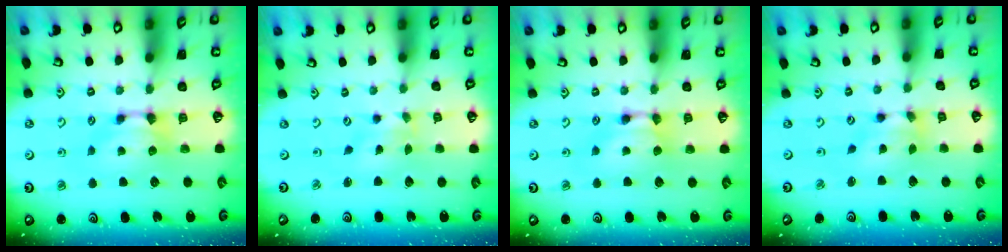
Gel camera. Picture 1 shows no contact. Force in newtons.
{"total": 2.8, "press": 2.6, "slide": 1.0}
{"total": 1.7, "press": 1.7, "slide": 0.1}
{"total": 4.1, "press": 3.6, "slide": 1.8}